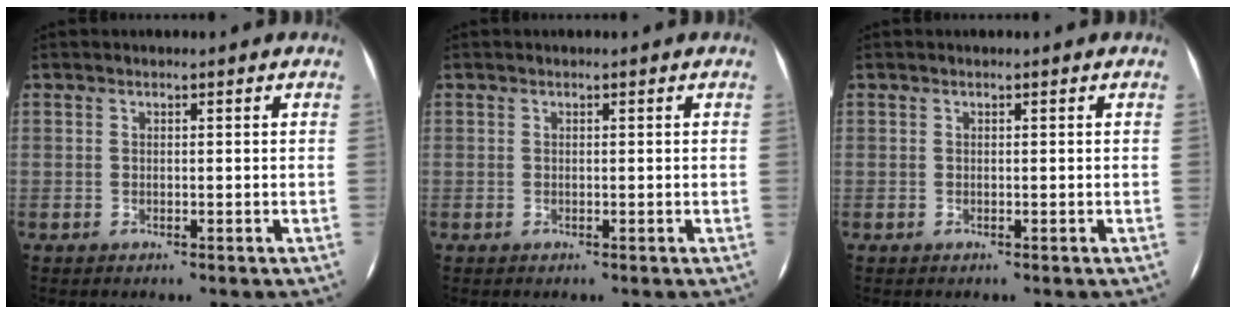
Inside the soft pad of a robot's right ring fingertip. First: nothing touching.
{"total": 0.0}
{"total": 0.0}